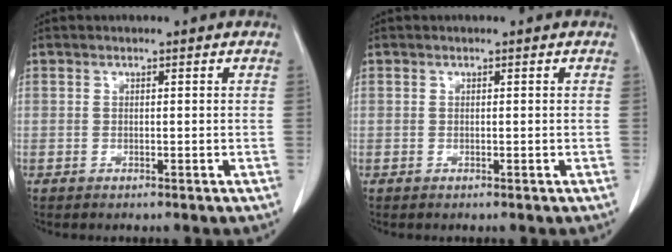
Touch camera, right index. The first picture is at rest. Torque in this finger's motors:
{"motor_torque": [-0.03, 0.02, 0.01, 0.00]}